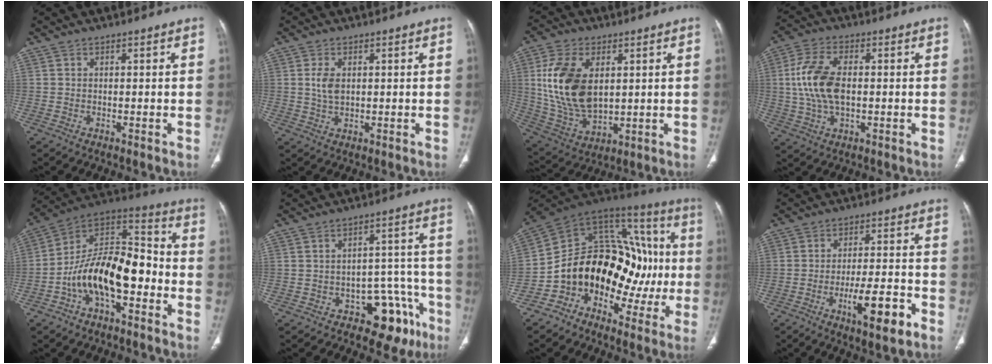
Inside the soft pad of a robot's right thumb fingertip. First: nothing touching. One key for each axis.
{"total": 3.9, "fx": 0.8, "fy": 2.3, "fz": 3.0, "tx": -0.061, "ty": -0.003, "tz": 0.017}
{"total": 17.0, "fx": 3.3, "fy": 10.2, "fz": 13.2, "tx": -0.251, "ty": -0.015, "tz": 0.076}
{"total": 11.4, "fx": 0.5, "fy": 6.3, "fz": 9.5, "tx": -0.201, "ty": 0.008, "tz": 0.011}
{"total": 18.0, "fx": -5.4, "fy": 9.3, "fz": 14.5, "tx": -0.223, "ty": 0.073, "tz": -0.093}
{"total": 11.4, "fx": -6.6, "fy": 6.7, "fz": 6.6, "tx": -0.030, "ty": 0.065, "tz": -0.081}
{"total": 24.7, "fx": -4.0, "fy": 17.0, "fz": 17.4, "tx": -0.218, "ty": 0.094, "tz": -0.060}
{"total": 10.1, "fx": -4.8, "fy": 2.5, "fz": 8.5, "tx": -0.138, "ty": 0.020, "tz": -0.071}